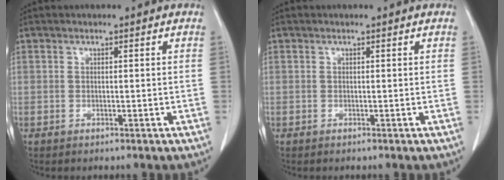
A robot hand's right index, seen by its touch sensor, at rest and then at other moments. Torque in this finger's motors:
{"motor_torque": [-0.07, 0.01, -0.02, 0.00]}